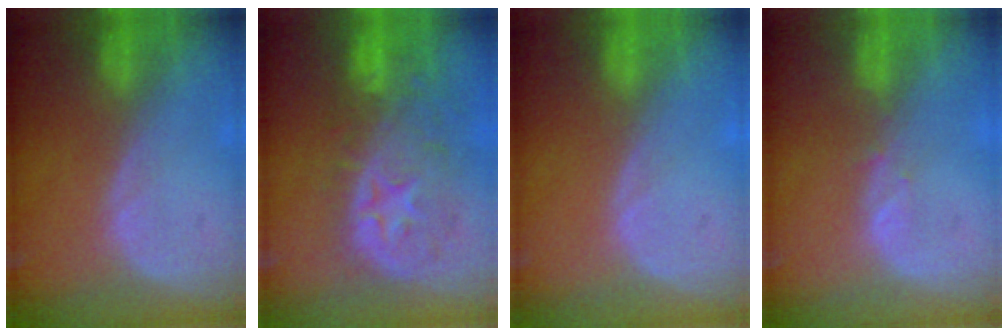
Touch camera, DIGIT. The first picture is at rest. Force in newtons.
{"total": 11.0, "press": 9.7, "slide": 5.2}
{"total": 0.0}
{"total": 0.8, "press": 0.8, "slide": 0.3}